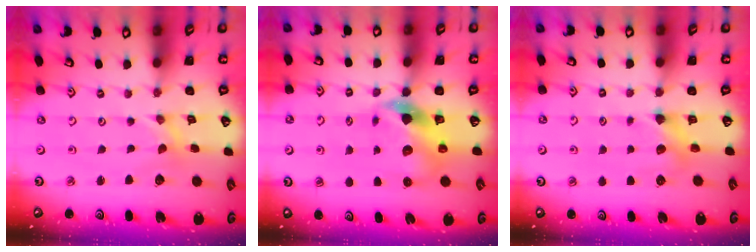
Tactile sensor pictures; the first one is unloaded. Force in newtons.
{"total": 8.2, "press": 8.1, "slide": 1.1}
{"total": 5.4, "press": 5.4, "slide": 0.7}